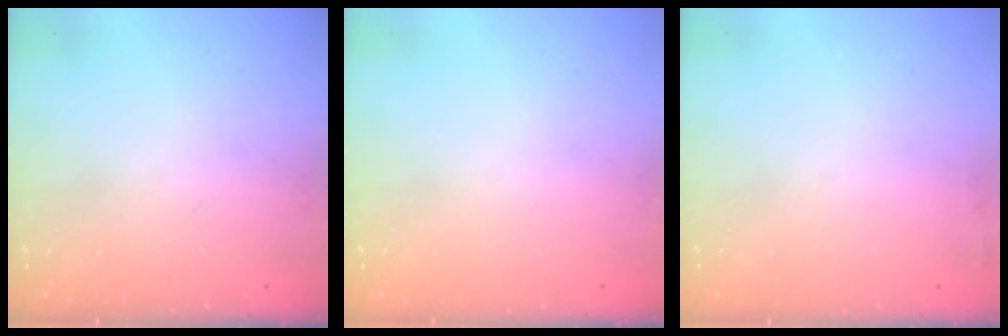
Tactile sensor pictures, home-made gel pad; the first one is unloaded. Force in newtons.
{"total": 0.0}
{"total": 2.9, "press": 2.4, "slide": 1.6}